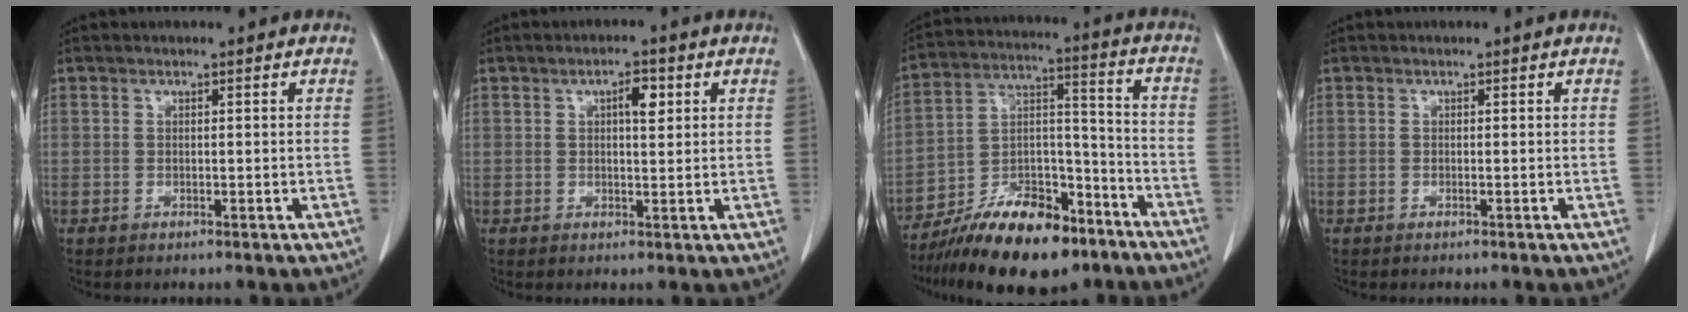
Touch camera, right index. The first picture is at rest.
{"total": 3.1, "force": [1.1, 1.0, 2.7], "torque": [-0.045, 0.002, 0.016]}
{"total": 18.4, "force": [-13.1, 6.5, 11.2], "torque": [-0.196, 0.019, -0.221]}
{"total": 0.0}